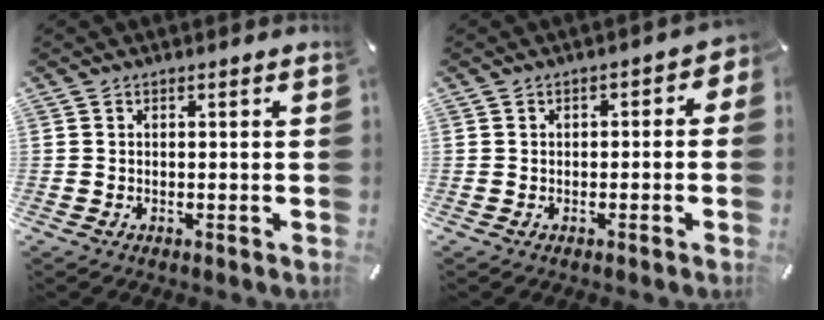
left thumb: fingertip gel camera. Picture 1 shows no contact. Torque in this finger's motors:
{"motor_torque": [0.30, 0.24, 0.25, 0.28, 0.06]}